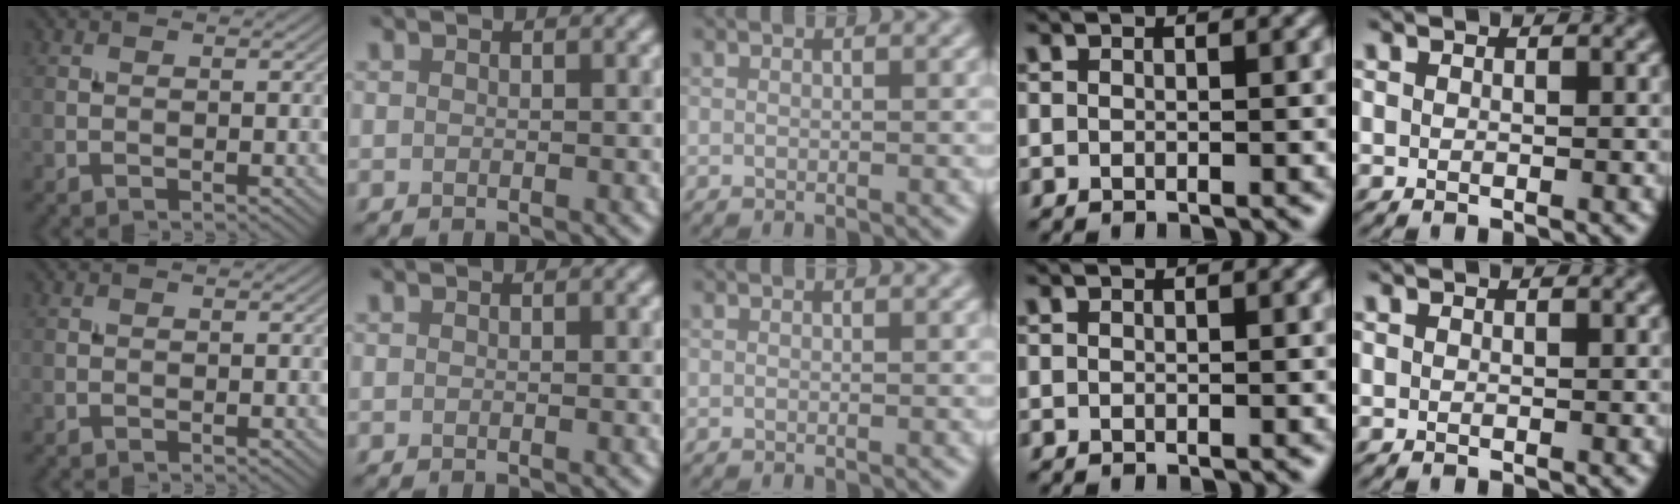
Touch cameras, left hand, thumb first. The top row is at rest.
{}